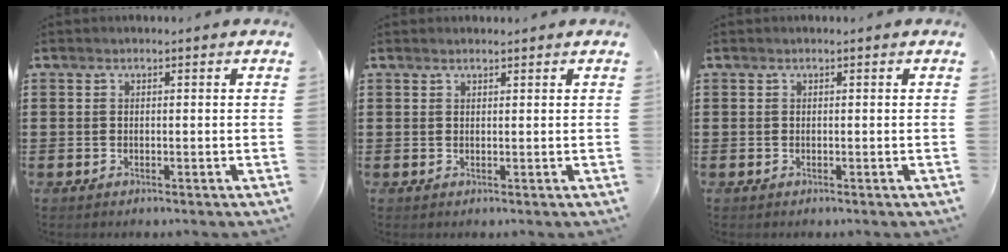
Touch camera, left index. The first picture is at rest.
{"total": 0.8, "force": [0.8, 0.1, 0.1], "torque": [-0.004, 0.000, 0.015]}
{"total": 0.0}